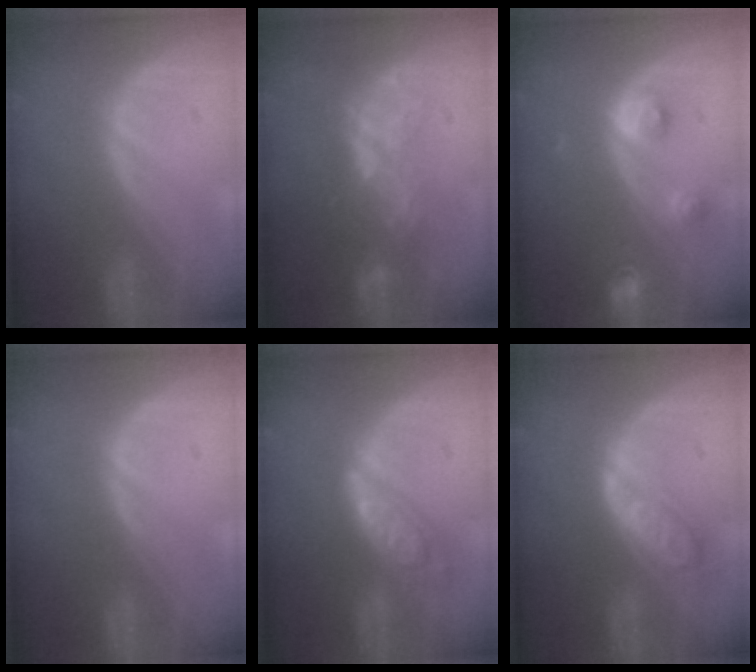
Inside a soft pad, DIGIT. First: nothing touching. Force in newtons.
{"total": 6.7, "press": 5.9, "slide": 3.2}
{"total": 3.6, "press": 3.3, "slide": 1.5}
{"total": 0.0}
{"total": 6.3, "press": 6.3, "slide": 0.4}
{"total": 6.3, "press": 5.6, "slide": 2.9}